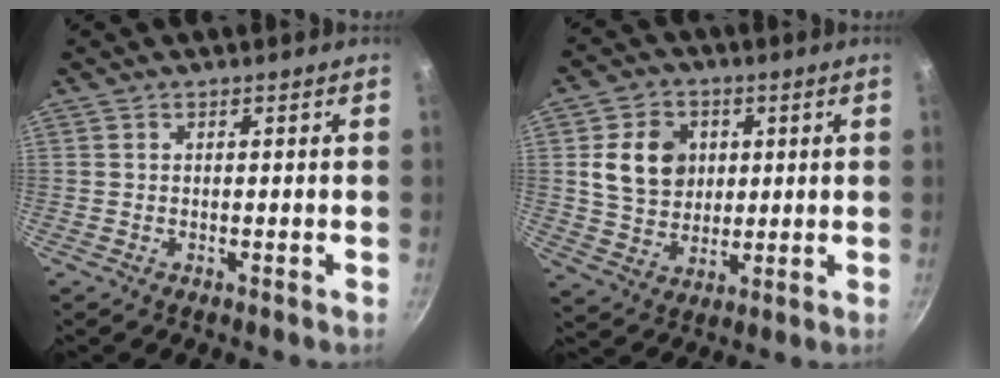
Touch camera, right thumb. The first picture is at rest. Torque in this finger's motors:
{"motor_torque": [0.82, 2.72, 0.92, 0.02, 0.09]}